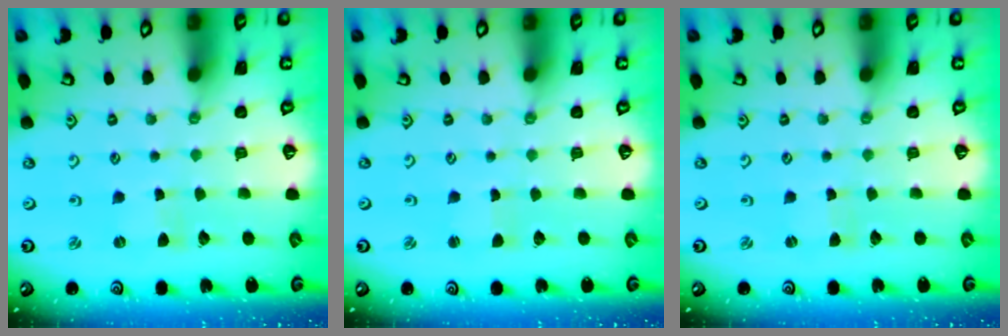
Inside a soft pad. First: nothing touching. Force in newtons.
{"total": 1.4, "press": 1.4, "slide": 0.0}
{"total": 0.6, "press": 0.6, "slide": 0.1}